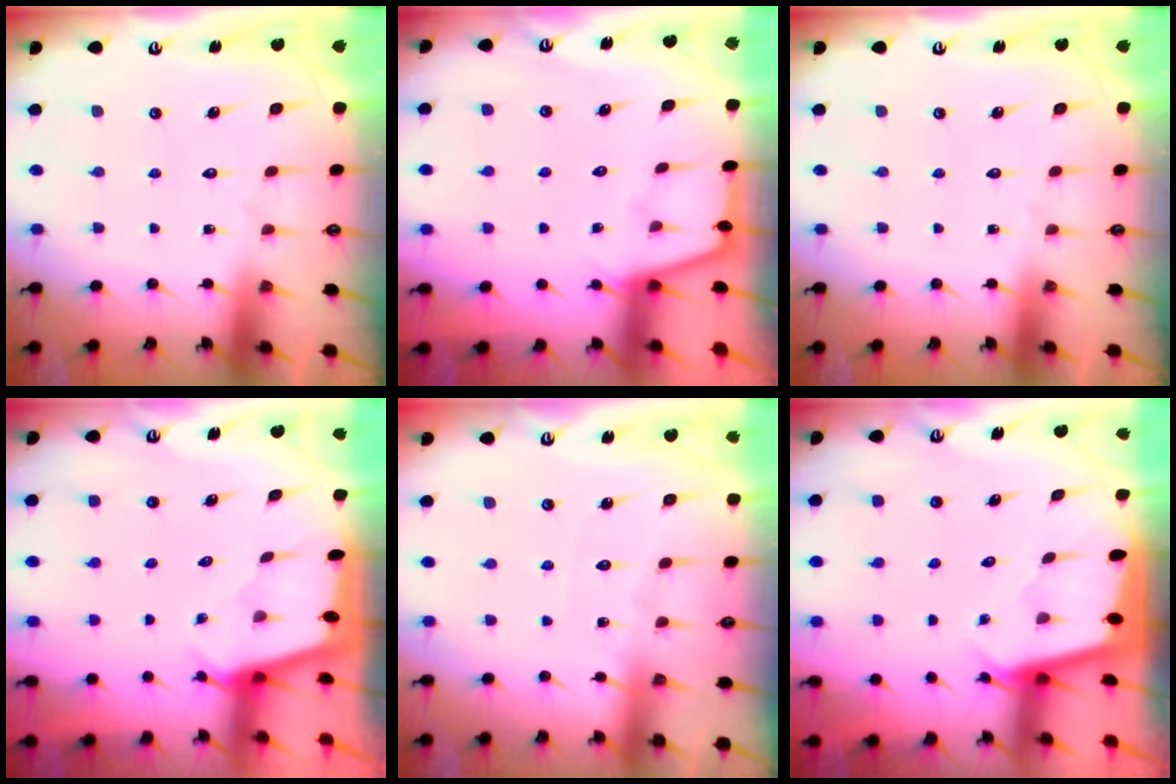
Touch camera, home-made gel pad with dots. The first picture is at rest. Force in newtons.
{"total": 2.3, "press": 2.3, "slide": 0.4}
{"total": 0.0}
{"total": 1.8, "press": 1.7, "slide": 0.1}
{"total": 4.8, "press": 4.7, "slide": 0.6}
{"total": 2.1, "press": 2.1, "slide": 0.1}